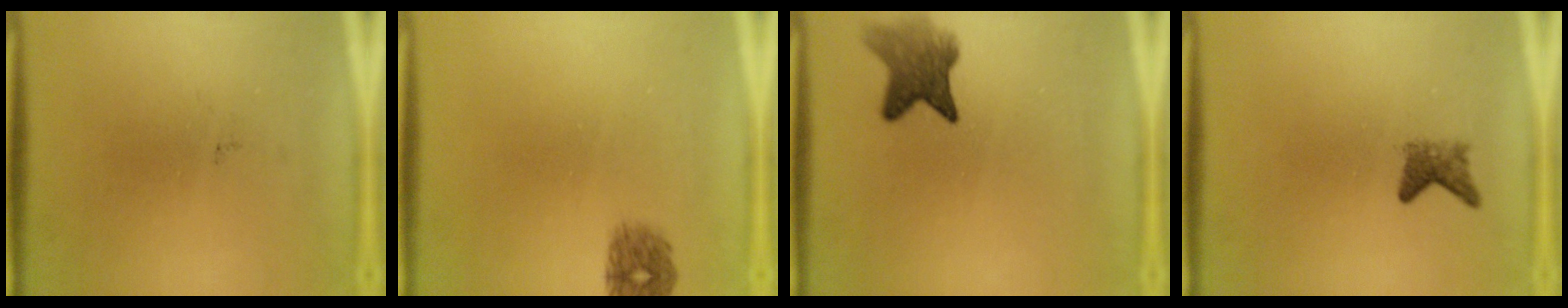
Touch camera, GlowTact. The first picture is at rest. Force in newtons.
{"total": 1.6}
{"total": 5.6}
{"total": 2.1}